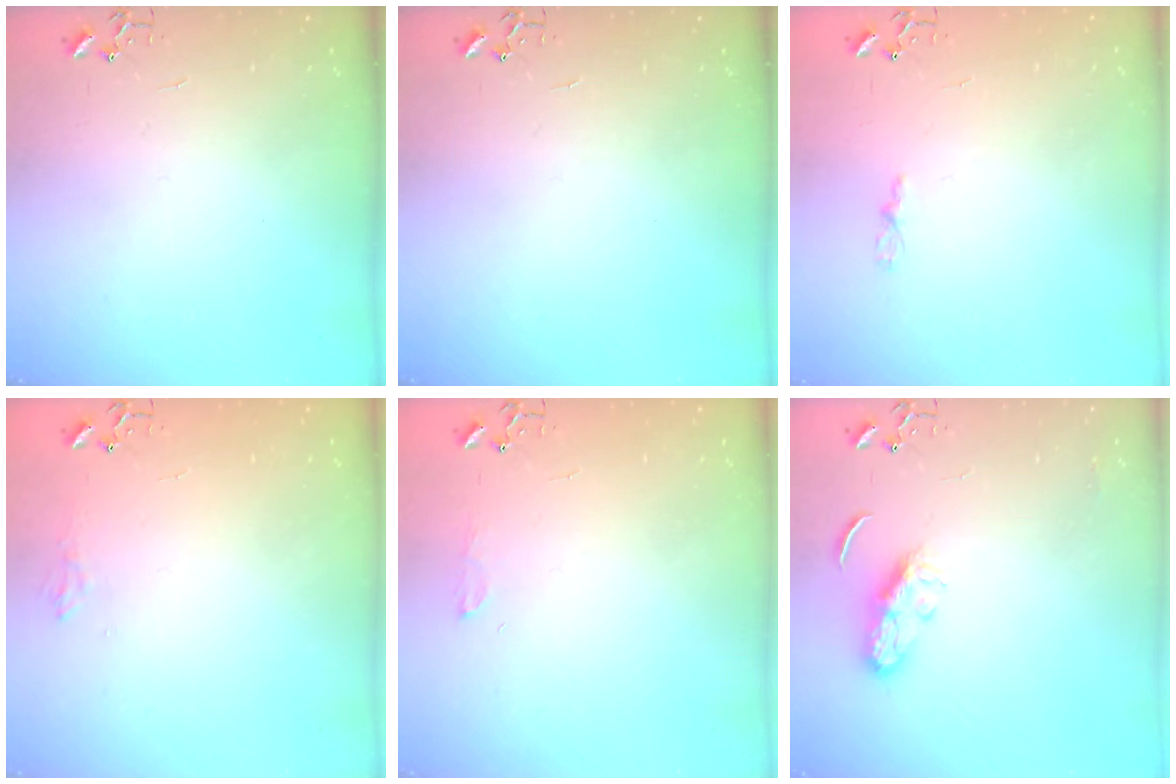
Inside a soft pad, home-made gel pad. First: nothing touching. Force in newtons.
{"total": 0.0}
{"total": 2.9, "press": 2.9, "slide": 0.4}
{"total": 6.6, "press": 6.6, "slide": 0.8}
{"total": 6.1, "press": 6.1, "slide": 0.7}
{"total": 6.7, "press": 6.7, "slide": 0.5}